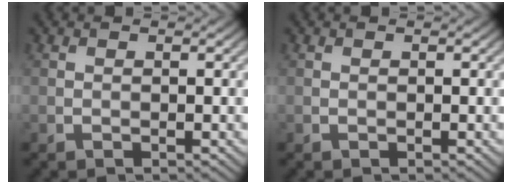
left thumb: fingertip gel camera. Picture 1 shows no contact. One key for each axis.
{"total": 0.0}